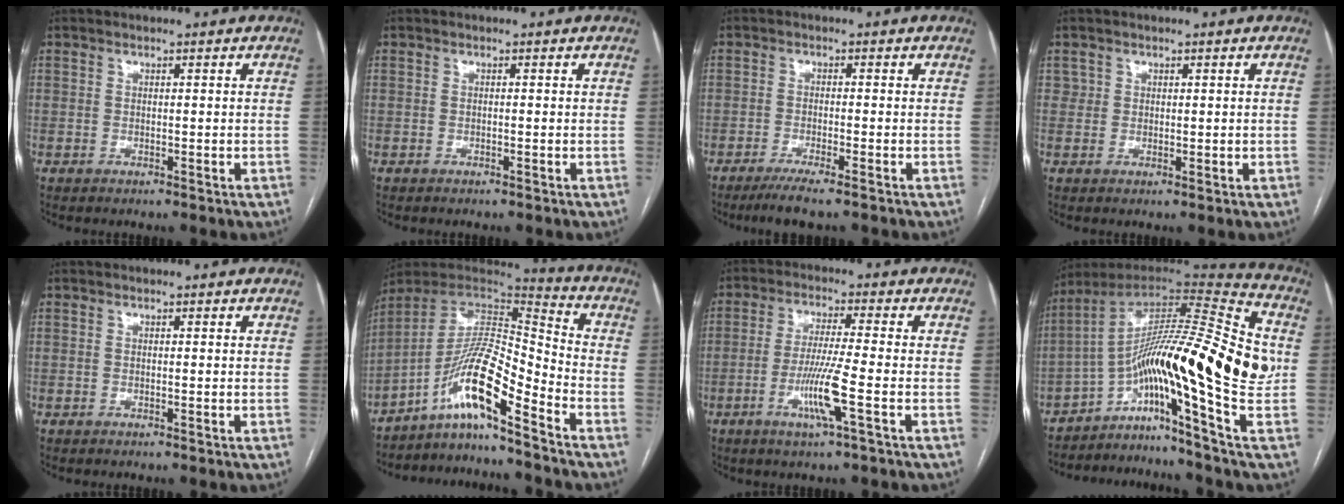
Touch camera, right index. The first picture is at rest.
{"total": 0.0}
{"total": 4.9, "force": [-3.5, -0.3, 3.4], "torque": [-0.056, -0.012, -0.063]}
{"total": 1.6, "force": [0.7, 1.4, 0.0], "torque": [0.017, -0.003, 0.005]}
{"total": 0.0}
{"total": 12.6, "force": [-8.3, 0.4, 9.5], "torque": [-0.179, 0.020, -0.150]}
{"total": 7.5, "force": [-2.8, -0.8, 6.9], "torque": [-0.136, -0.012, -0.055]}
{"total": 22.0, "force": [-3.5, 0.5, 21.8], "torque": [-0.333, 0.036, -0.063]}